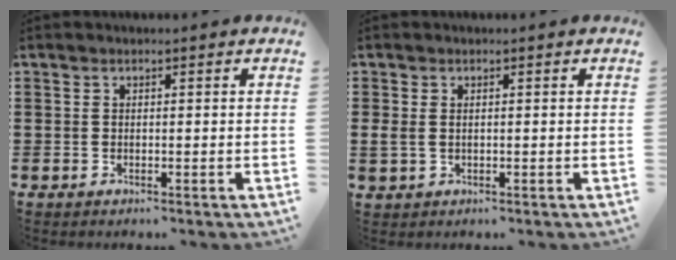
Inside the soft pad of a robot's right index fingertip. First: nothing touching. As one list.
[{"total": 1.4, "force": [0.1, 1.0, 1.0], "torque": [-0.031, 0.002, -0.001]}]